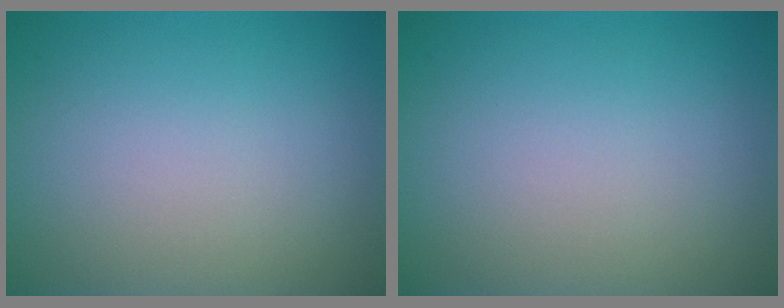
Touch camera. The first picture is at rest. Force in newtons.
{"total": 0.0}